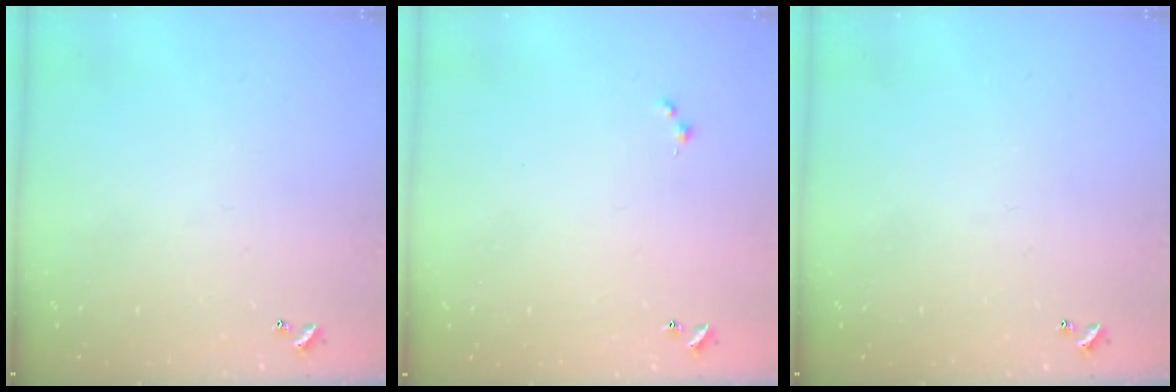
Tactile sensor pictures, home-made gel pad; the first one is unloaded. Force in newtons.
{"total": 0.0}
{"total": 0.0}